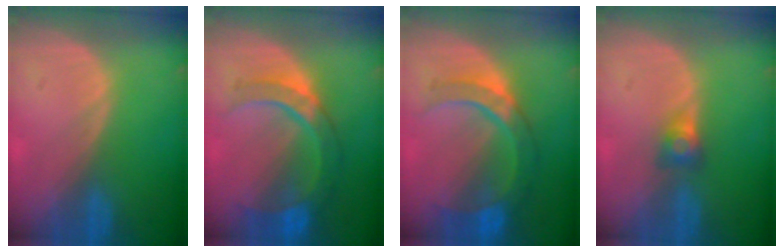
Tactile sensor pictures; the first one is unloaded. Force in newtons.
{"total": 8.5, "press": 8.1, "slide": 2.7}
{"total": 8.5, "press": 8.1, "slide": 2.7}
{"total": 2.6, "press": 2.4, "slide": 1.0}